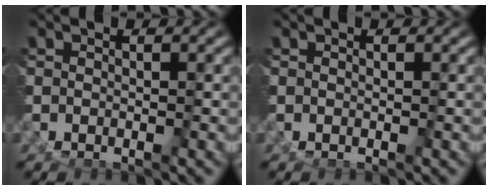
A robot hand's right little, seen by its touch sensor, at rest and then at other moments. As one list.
[{"total": 0.0}]